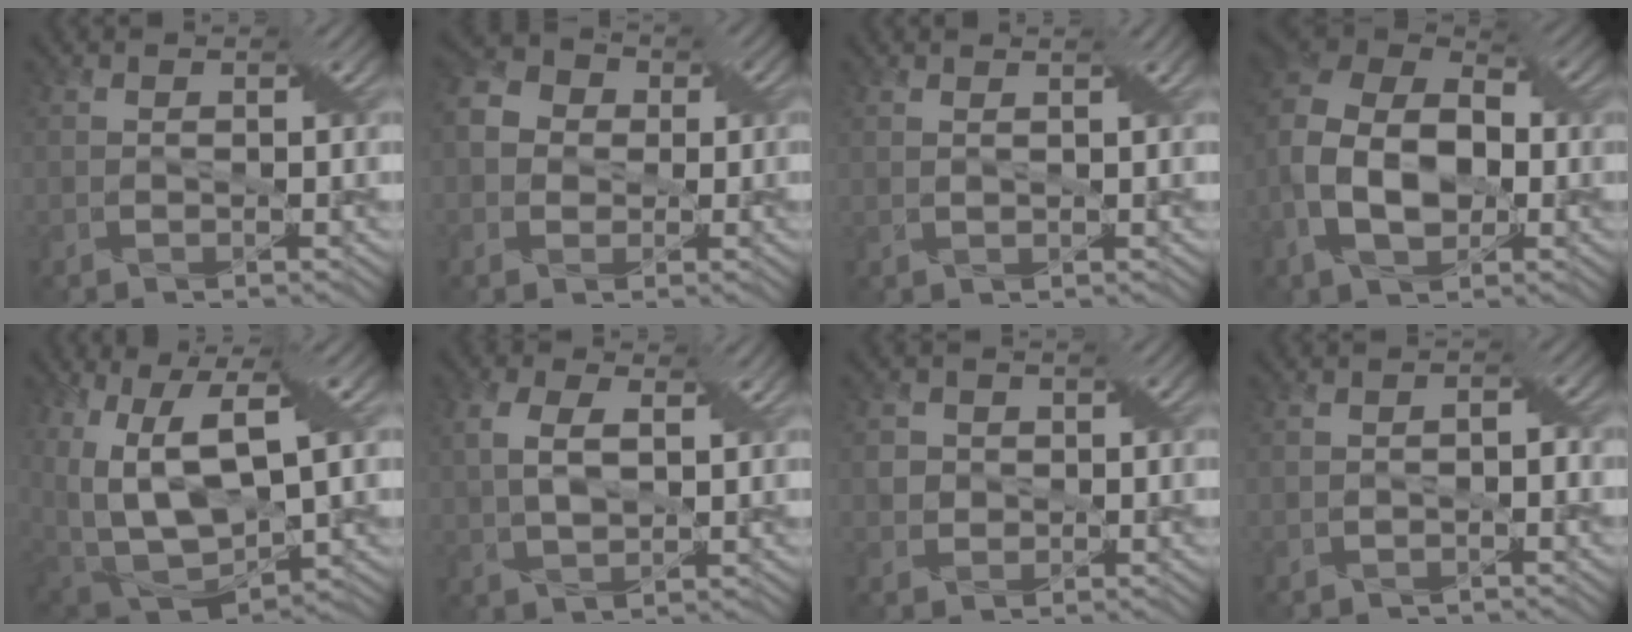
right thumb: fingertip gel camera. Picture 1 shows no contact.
{"total": 5.1, "force": [0.1, 4.6, 2.3], "torque": [-0.063, 0.009, -0.004]}
{"total": 1.4, "force": [1.1, 0.2, 0.9], "torque": [-0.016, -0.005, 0.013]}
{"total": 13.5, "force": [-2.6, 8.9, 9.8], "torque": [-0.226, -0.012, -0.053]}
{"total": 17.2, "force": [3.2, 9.6, 13.9], "torque": [-0.291, -0.004, 0.087]}
{"total": 6.3, "force": [1.6, 3.6, 4.9], "torque": [-0.116, 0.006, 0.031]}
{"total": 2.8, "force": [0.4, 2.7, 0.7], "torque": [-0.026, -0.002, 0.004]}
{"total": 1.4, "force": [-0.8, 0.9, 0.8], "torque": [-0.014, 0.003, -0.015]}